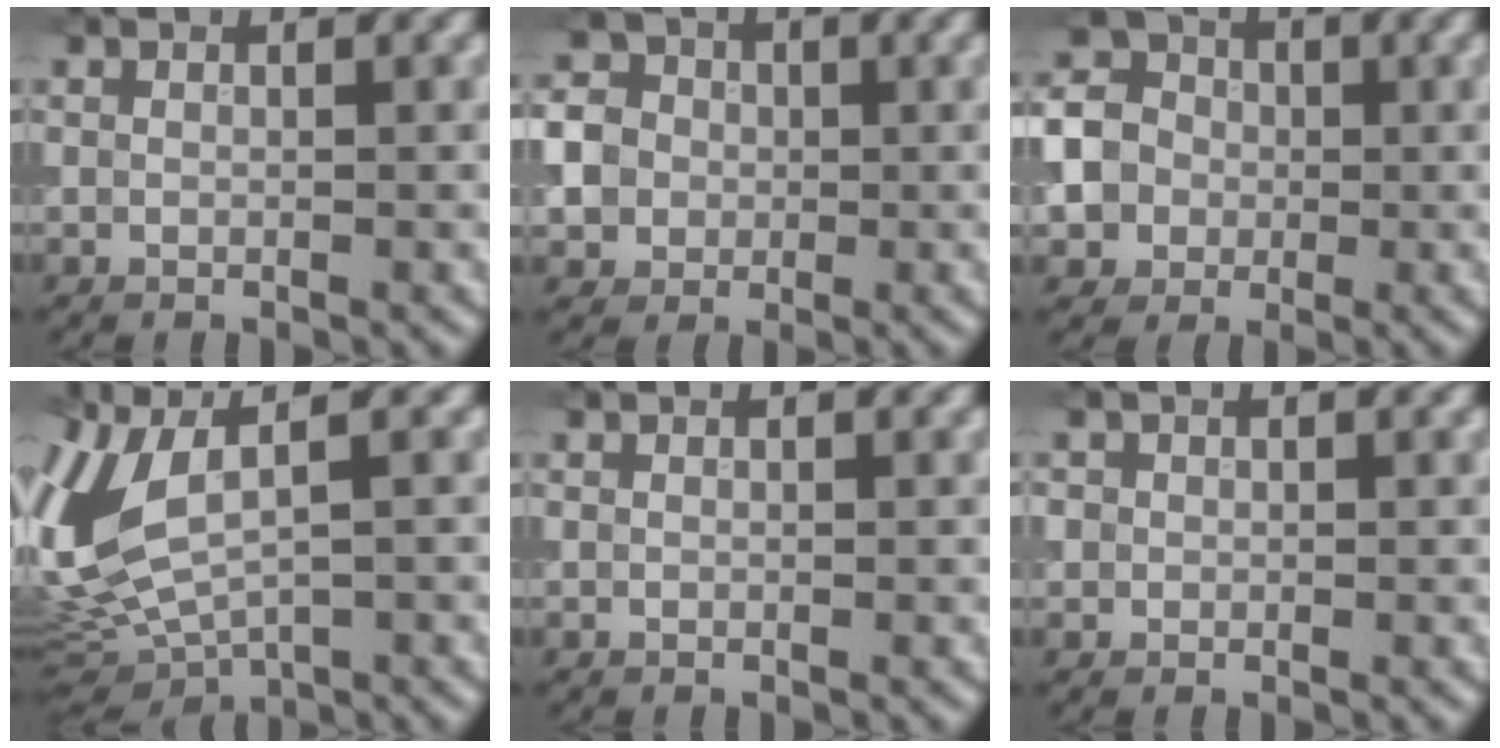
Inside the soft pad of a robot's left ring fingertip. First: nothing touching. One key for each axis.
{"total": 7.3, "fx": -0.1, "fy": 6.8, "fz": 2.7, "tx": -0.047, "ty": 0.028, "tz": -0.027}
{"total": 9.3, "fx": -1.9, "fy": 8.5, "fz": 3.3, "tx": -0.075, "ty": -0.004, "tz": -0.066}
{"total": 10.2, "fx": 1.9, "fy": 4.2, "fz": 9.1, "tx": -0.232, "ty": -0.006, "tz": 0.050}
{"total": 0.0}
{"total": 1.0, "fx": 0.1, "fy": 1.0, "fz": 0.1, "tx": 0.006, "ty": -0.002, "tz": -0.001}